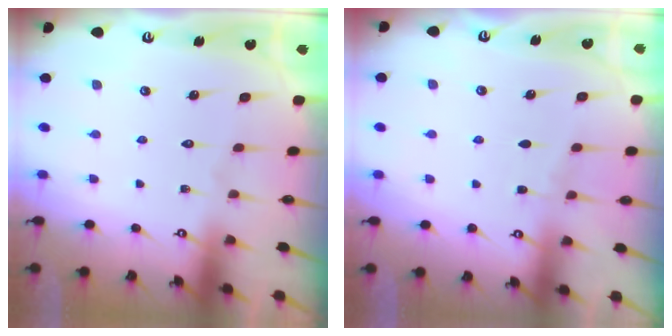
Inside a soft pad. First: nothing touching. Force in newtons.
{"total": 3.6, "press": 3.5, "slide": 0.5}